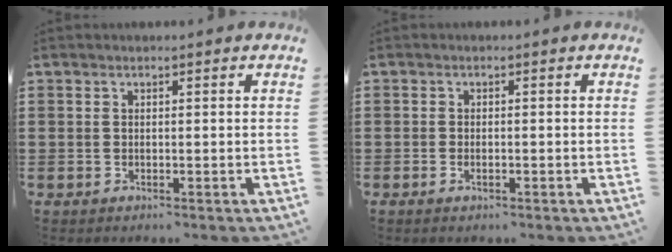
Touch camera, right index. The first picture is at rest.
{"total": 1.1, "force": [-0.5, 0.4, 0.9], "torque": [-0.019, -0.004, -0.009]}